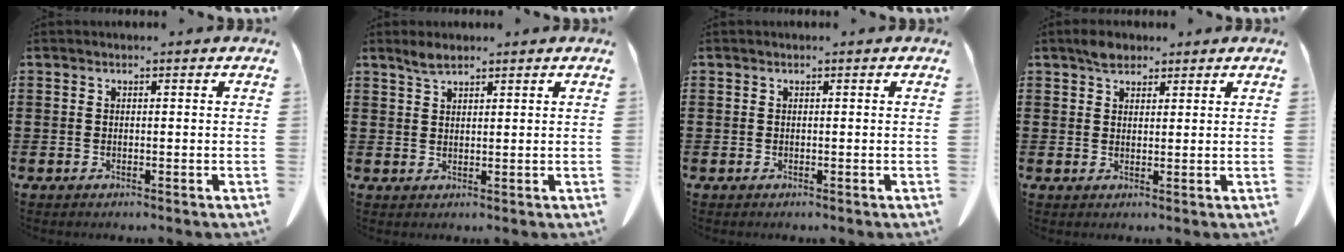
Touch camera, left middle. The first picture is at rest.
{"total": 2.2, "force": [1.8, 0.6, 1.3], "torque": [-0.029, 0.002, 0.033]}
{"total": 0.0}
{"total": 2.8, "force": [2.2, 1.4, 1.0], "torque": [-0.018, 0.002, 0.041]}